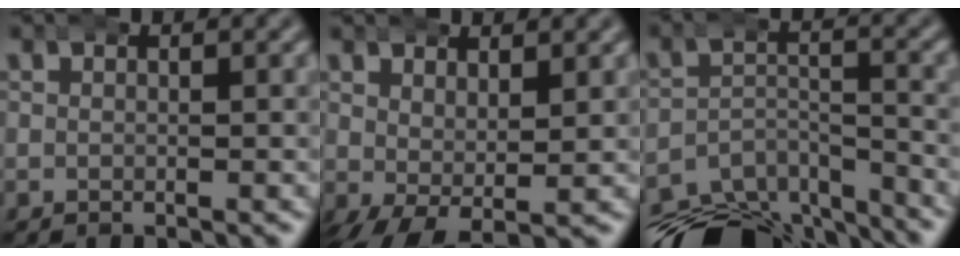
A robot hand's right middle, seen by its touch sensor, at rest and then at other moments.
{"total": 4.4, "force": [-1.1, 2.2, 3.6], "torque": [-0.072, -0.036, 0.007]}
{"total": 9.7, "force": [-8.2, 3.9, 3.4], "torque": [-0.041, -0.027, -0.131]}